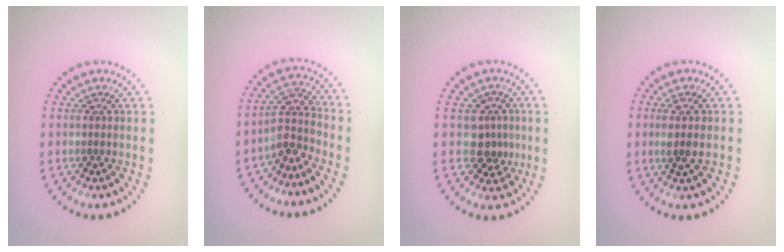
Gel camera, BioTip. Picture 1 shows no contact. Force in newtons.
{"total": 2.7, "press": 2.2, "slide": 1.7}
{"total": 2.8, "press": 2.5, "slide": 1.3}
{"total": 1.9, "press": 1.7, "slide": 0.7}